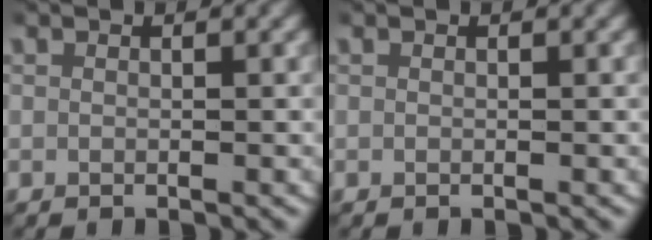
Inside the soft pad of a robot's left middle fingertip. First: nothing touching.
{"total": 0.0}